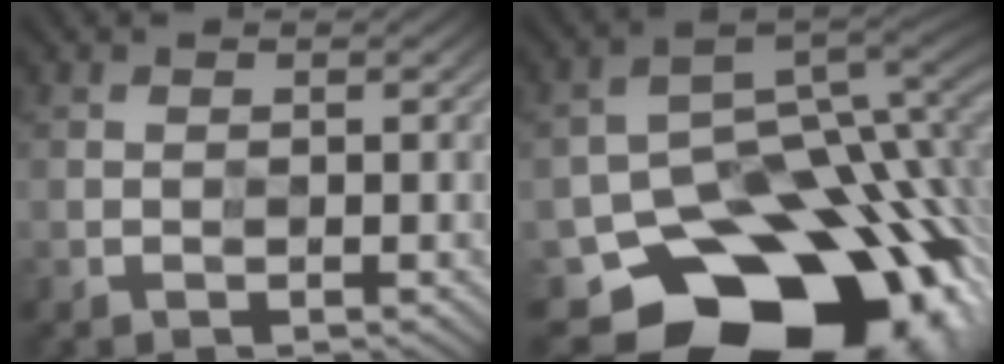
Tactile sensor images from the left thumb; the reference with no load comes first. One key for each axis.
{"total": 17.5, "fx": -8.4, "fy": 12.1, "fz": 9.4, "tx": -0.123, "ty": -0.051, "tz": -0.114}